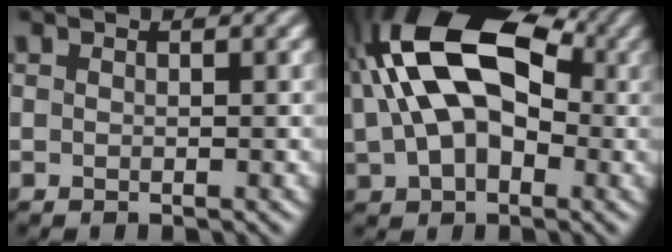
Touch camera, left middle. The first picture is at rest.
{"total": 14.7, "force": [2.9, 8.7, 11.5], "torque": [-0.192, 0.027, 0.033]}